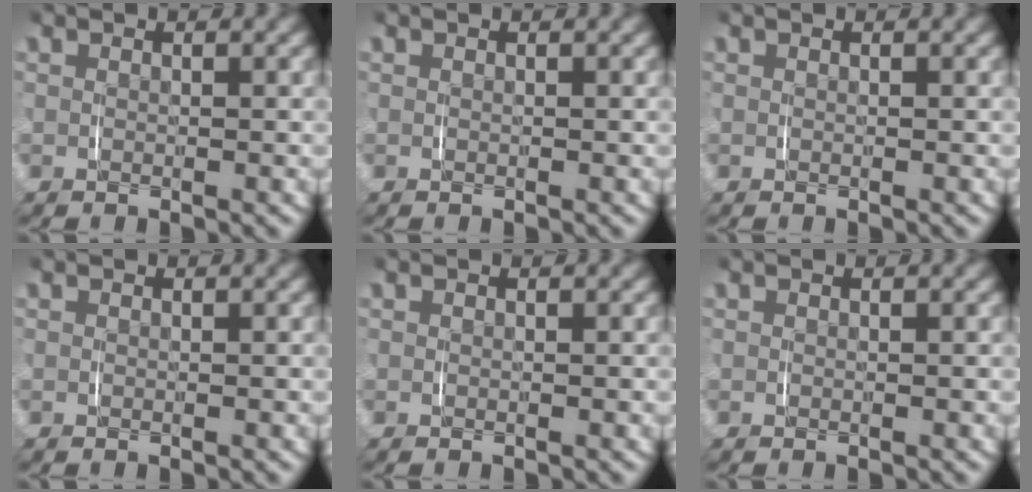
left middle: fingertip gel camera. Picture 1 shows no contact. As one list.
[{"total": 0.0}, {"total": 0.0}, {"total": 0.0}, {"total": 0.0}, {"total": 0.0}]